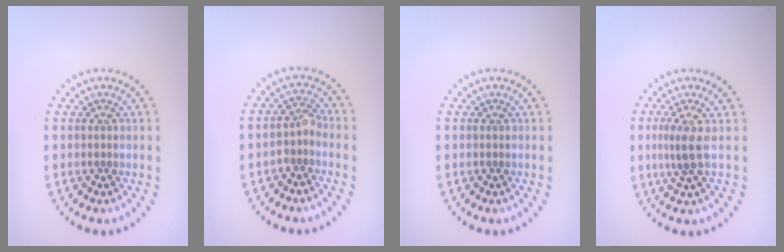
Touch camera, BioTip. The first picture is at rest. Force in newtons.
{"total": 1.9, "press": 1.5, "slide": 1.1}
{"total": 0.0}
{"total": 2.3, "press": 1.6, "slide": 1.6}